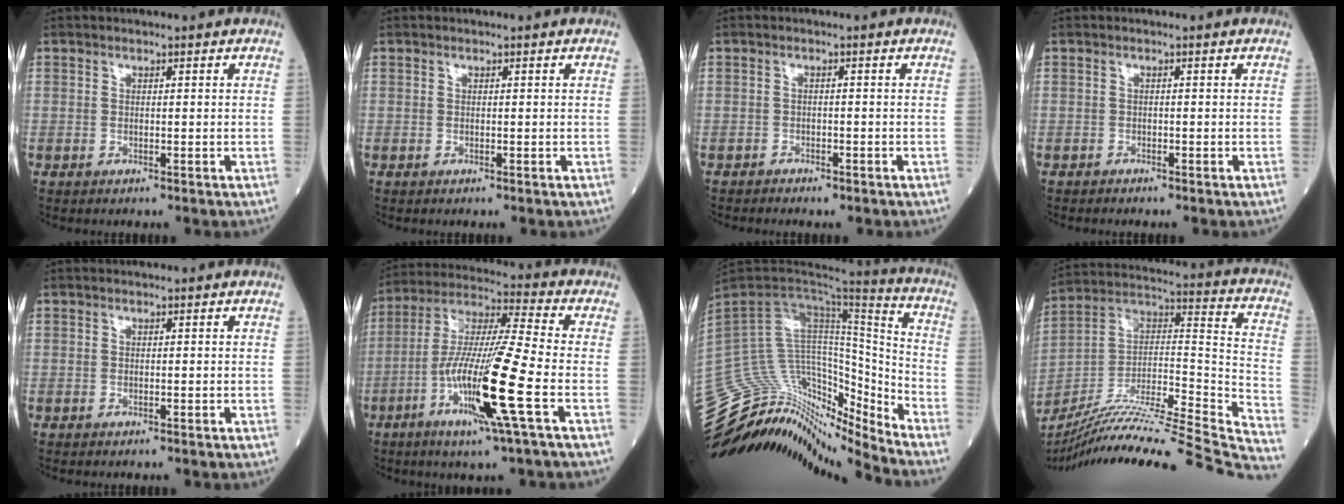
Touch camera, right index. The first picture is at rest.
{"total": 0.0}
{"total": 1.7, "force": [-1.4, 0.7, 0.6], "torque": [-0.008, 0.000, -0.017]}
{"total": 0.5, "force": [-0.5, 0.1, 0.0], "torque": [-0.006, -0.001, -0.013]}
{"total": 0.0}
{"total": 15.7, "force": [-5.3, -0.6, 14.8], "torque": [-0.290, -0.016, -0.105]}
{"total": 25.6, "force": [-23.8, 4.8, 8.3], "torque": [-0.188, 0.055, -0.372]}
{"total": 35.4, "force": [-31.4, 0.4, 16.5], "torque": [-0.190, -0.031, -0.469]}